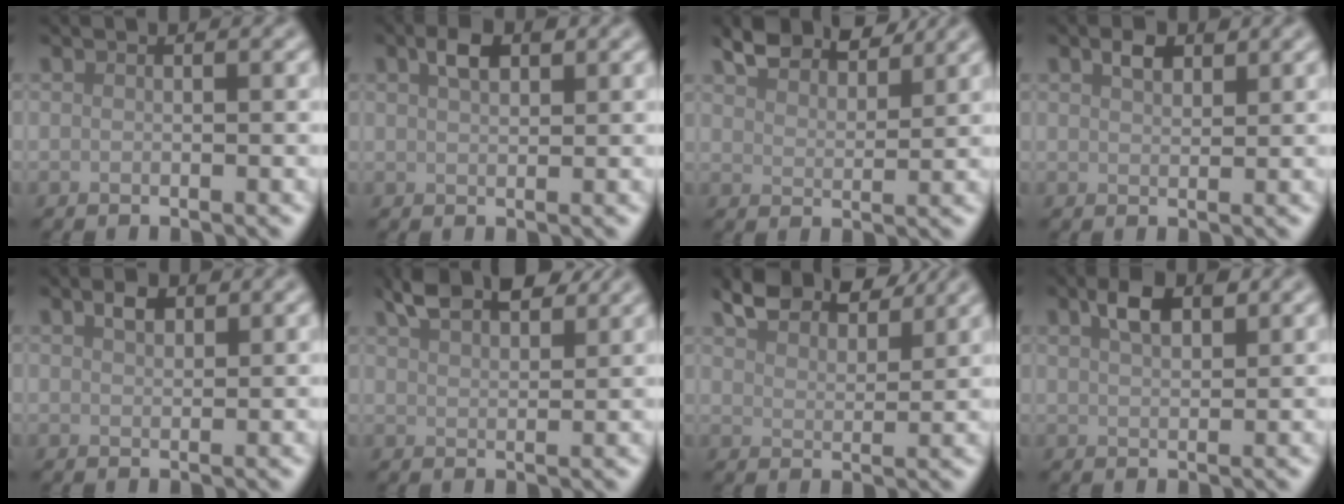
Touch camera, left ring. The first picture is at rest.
{"total": 2.5, "force": [1.2, 1.3, 1.7], "torque": [-0.033, 0.008, 0.021]}
{"total": 4.8, "force": [4.1, 1.5, 1.9], "torque": [-0.037, 0.009, 0.071]}
{"total": 1.8, "force": [1.2, 0.9, 1.0], "torque": [-0.018, 0.005, 0.022]}
{"total": 1.5, "force": [1.0, 0.8, 0.9], "torque": [-0.016, 0.005, 0.019]}
{"total": 5.1, "force": [3.7, 1.9, 2.9], "torque": [-0.053, 0.013, 0.067]}
{"total": 5.5, "force": [4.6, 1.9, 2.3], "torque": [-0.043, 0.010, 0.077]}
{"total": 3.2, "force": [1.7, 1.6, 2.2], "torque": [-0.043, 0.008, 0.031]}